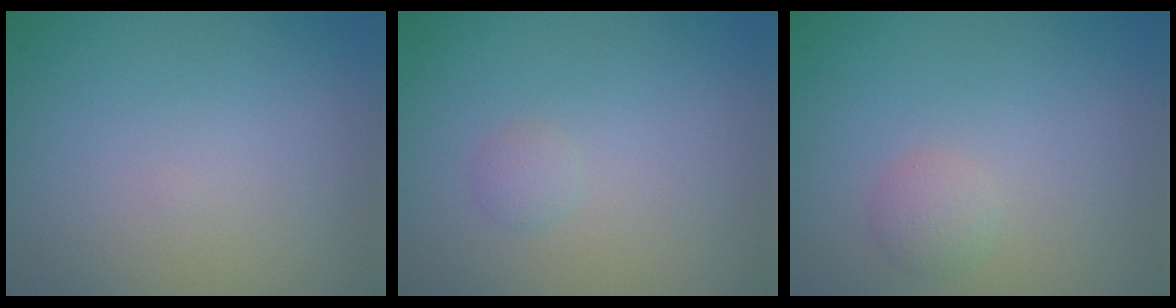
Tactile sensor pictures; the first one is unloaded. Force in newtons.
{"total": 0.8, "press": 0.8, "slide": 0.1}
{"total": 1.4, "press": 1.4, "slide": 0.0}